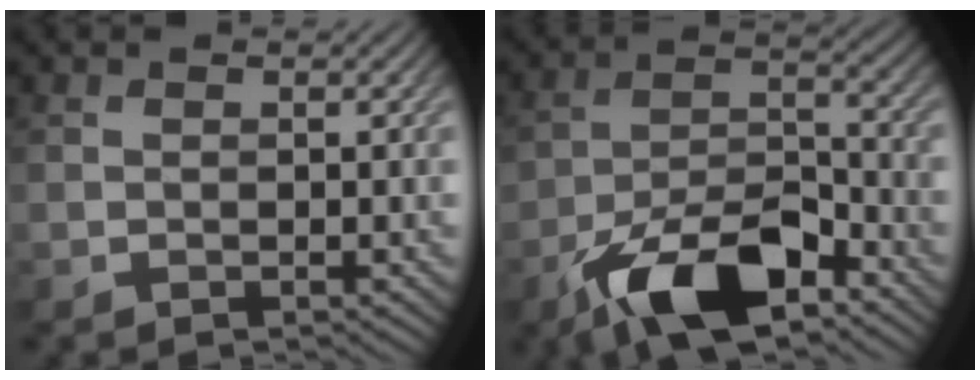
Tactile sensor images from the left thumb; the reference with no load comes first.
{"total": 12.8, "force": [-8.1, 5.3, 8.3], "torque": [-0.151, -0.002, -0.164]}